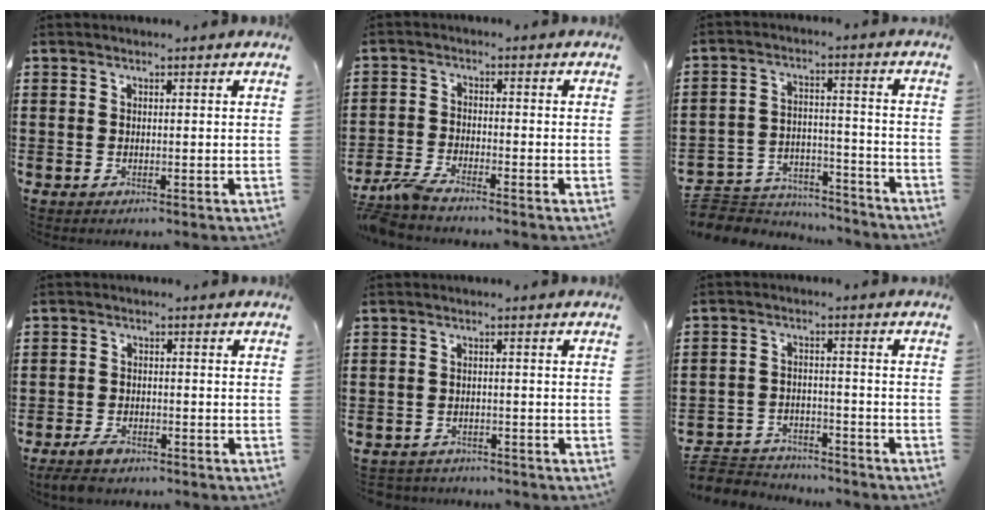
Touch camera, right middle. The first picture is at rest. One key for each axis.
{"total": 3.9, "fx": -3.5, "fy": 0.4, "fz": 1.6, "tx": -0.057, "ty": -0.008, "tz": -0.077}
{"total": 5.7, "fx": -5.5, "fy": 1.4, "fz": 0.1, "tx": -0.016, "ty": 0.009, "tz": -0.118}
{"total": 2.8, "fx": -2.3, "fy": 1.1, "fz": 1.0, "tx": -0.035, "ty": 0.000, "tz": -0.052}
{"total": 1.8, "fx": -1.7, "fy": 0.5, "fz": -0.3, "tx": -0.001, "ty": 0.002, "tz": -0.040}
{"total": 4.6, "fx": -4.5, "fy": 1.2, "fz": -0.3, "tx": -0.006, "ty": 0.009, "tz": -0.097}